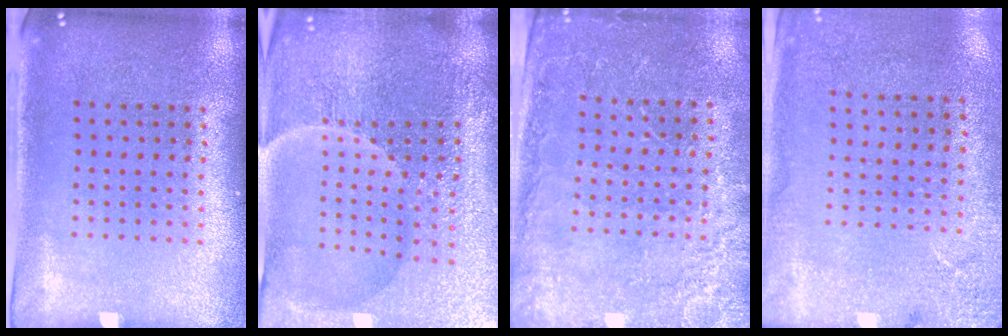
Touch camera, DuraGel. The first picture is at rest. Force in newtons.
{"total": 5.4, "press": 5.2, "slide": 1.6}
{"total": 2.6, "press": 2.6, "slide": 0.3}
{"total": 2.7, "press": 2.2, "slide": 1.5}